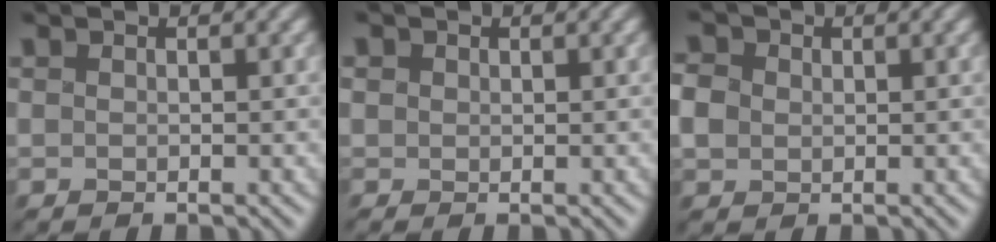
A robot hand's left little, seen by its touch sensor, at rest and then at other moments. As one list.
[{"total": 0.9, "force": [0.2, 0.8, 0.1], "torque": [0.000, -0.002, 0.002]}, {"total": 2.6, "force": [0.0, 2.4, 1.1], "torque": [-0.038, 0.004, -0.005]}]